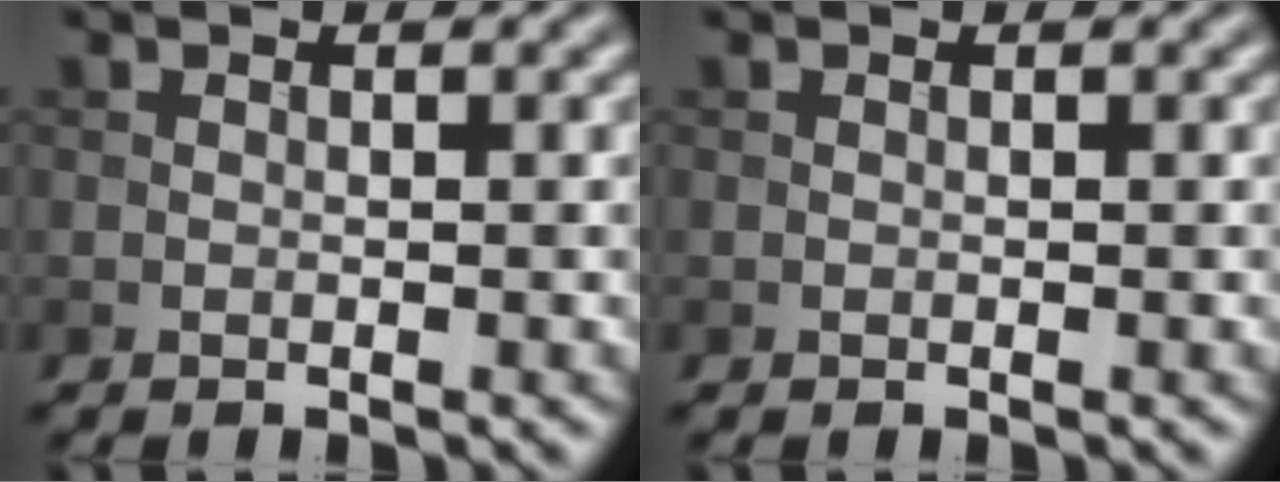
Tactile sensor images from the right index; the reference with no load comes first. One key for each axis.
{"total": 0.0}